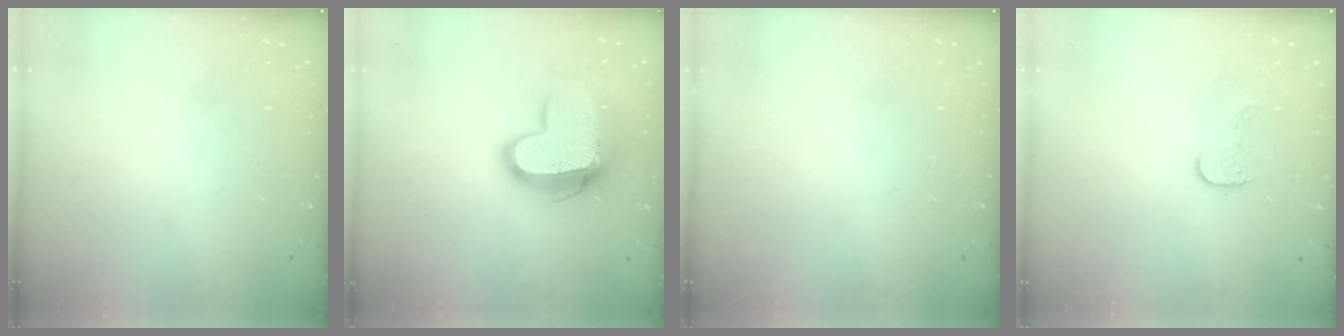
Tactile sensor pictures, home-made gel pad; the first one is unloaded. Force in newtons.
{"total": 14.4, "press": 14.3, "slide": 1.4}
{"total": 0.0}
{"total": 7.4, "press": 7.4, "slide": 0.4}